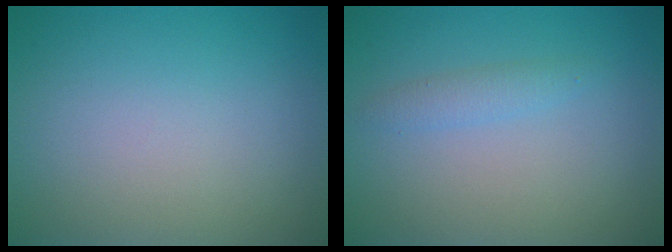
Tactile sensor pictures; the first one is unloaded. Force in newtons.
{"total": 1.3, "press": 1.3, "slide": 0.1}